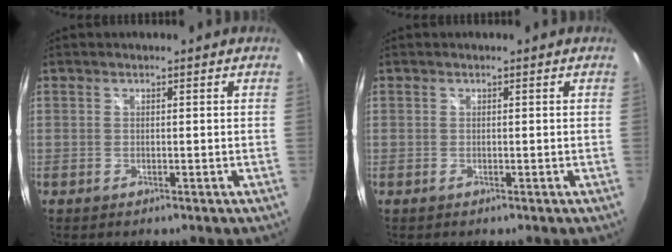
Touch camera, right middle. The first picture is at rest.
{"total": 0.0}